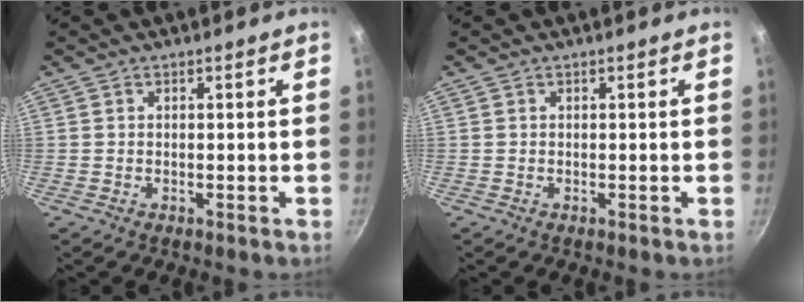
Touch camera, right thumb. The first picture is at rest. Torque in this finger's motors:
{"motor_torque": [-0.01, 0.00, -0.24, 0.24, 0.00]}